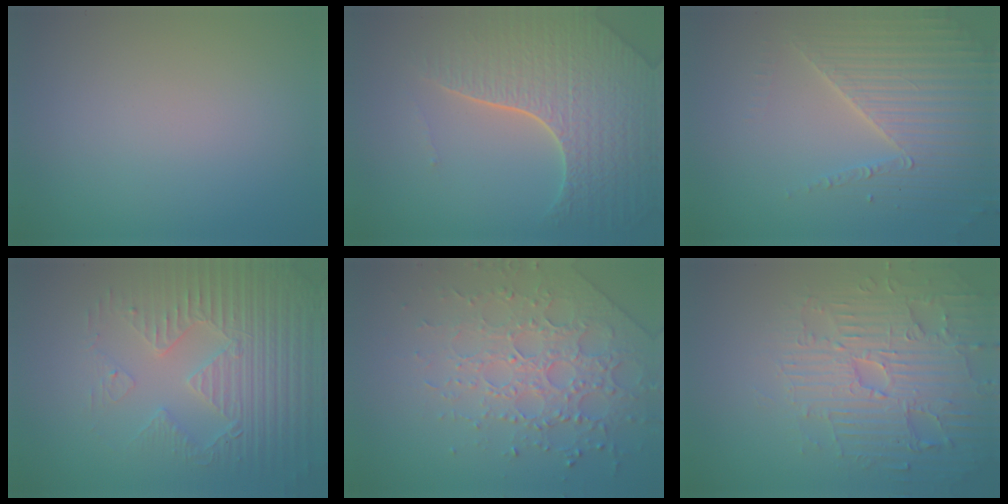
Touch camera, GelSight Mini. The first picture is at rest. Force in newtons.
{"total": 8.2, "press": 5.8, "slide": 5.9}
{"total": 4.3, "press": 4.3, "slide": 0.6}
{"total": 4.6, "press": 4.4, "slide": 1.1}
{"total": 4.3, "press": 4.3, "slide": 0.9}
{"total": 5.2, "press": 5.0, "slide": 1.1}